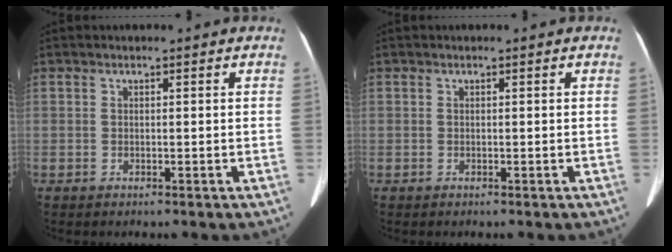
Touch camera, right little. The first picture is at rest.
{"total": 0.0}